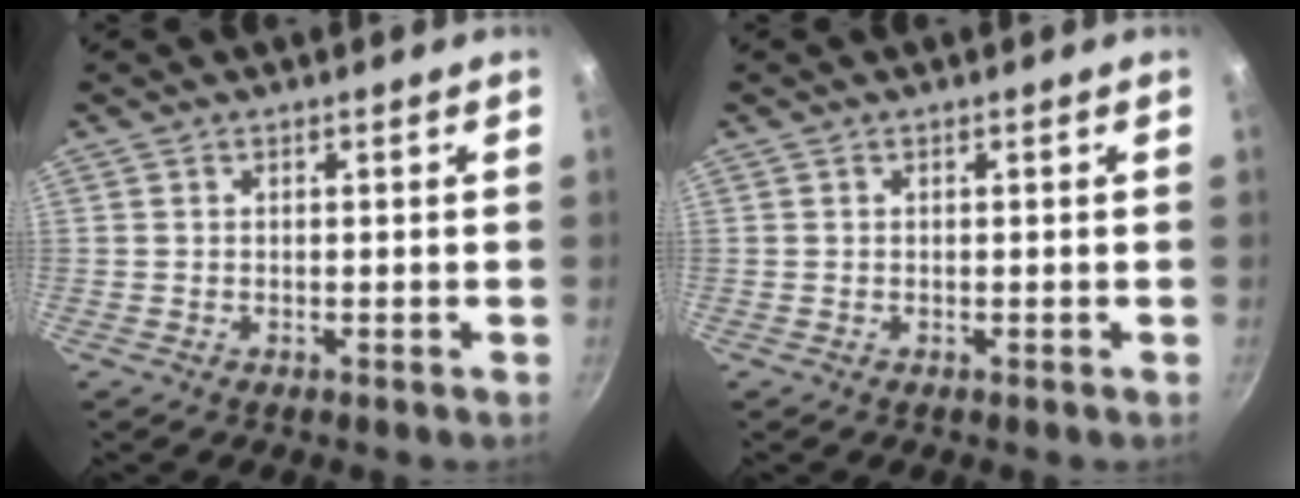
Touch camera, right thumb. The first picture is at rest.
{"total": 0.0}